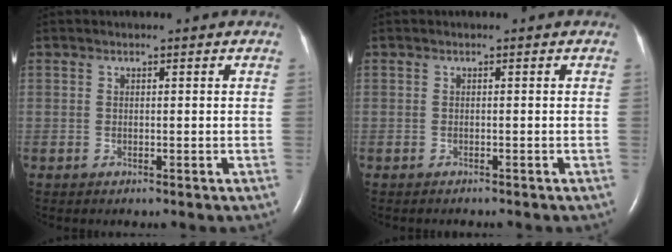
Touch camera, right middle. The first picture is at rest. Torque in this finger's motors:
{"motor_torque": [-0.79, 0.12, -0.21, -0.02]}